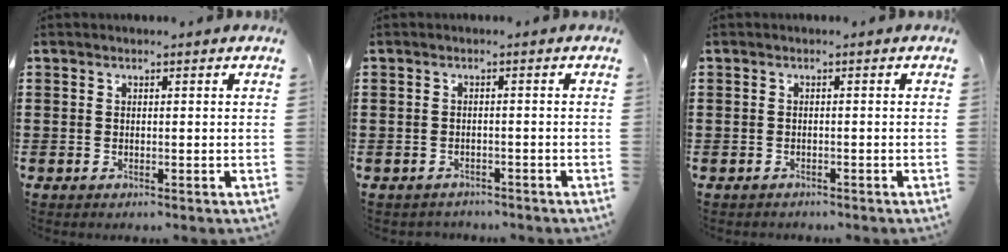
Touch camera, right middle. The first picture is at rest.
{"total": 1.3, "force": [-1.3, 0.3, -0.2], "torque": [-0.003, 0.000, -0.029]}
{"total": 0.8, "force": [-0.7, 0.2, -0.1], "torque": [-0.001, 0.001, -0.017]}